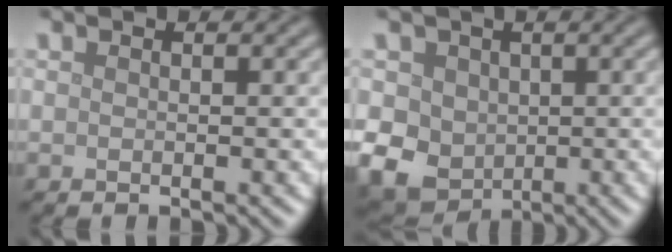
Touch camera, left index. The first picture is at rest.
{"total": 8.6, "force": [-0.2, 7.4, 4.3], "torque": [-0.072, 0.008, -0.033]}